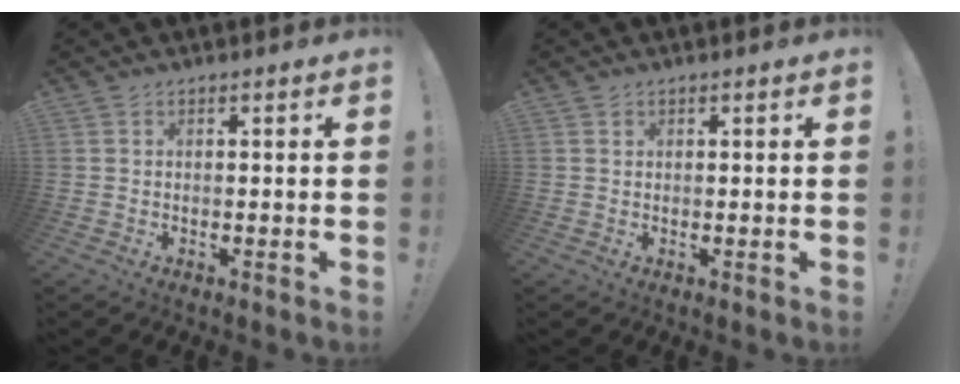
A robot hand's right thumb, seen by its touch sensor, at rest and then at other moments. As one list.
[{"total": 0.7, "force": [0.4, 0.5, 0.1], "torque": [0.004, -0.002, 0.007]}]